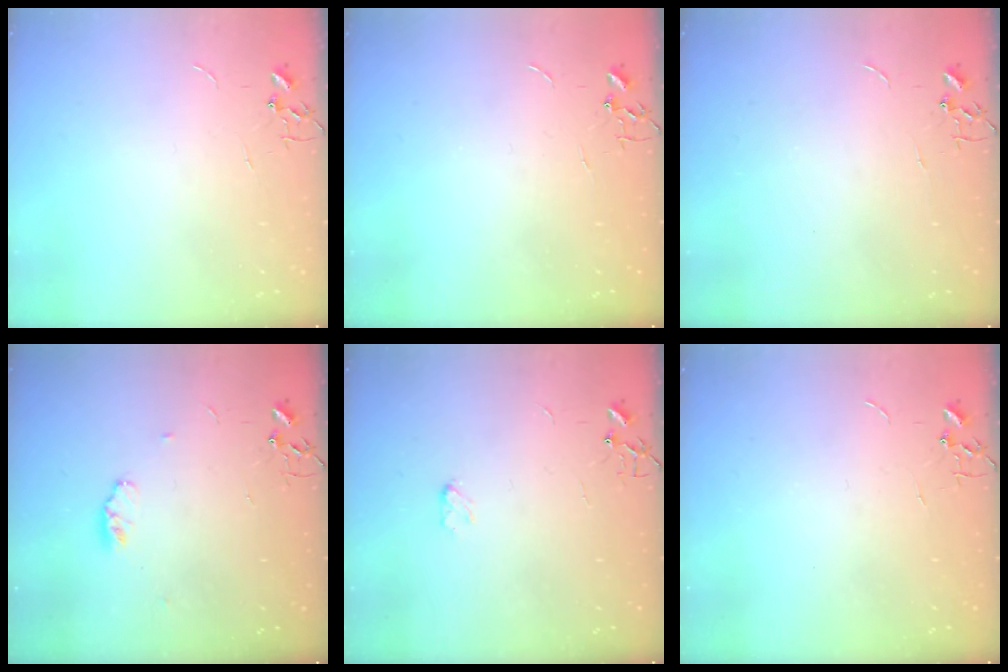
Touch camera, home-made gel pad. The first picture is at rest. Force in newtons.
{"total": 0.0}
{"total": 0.0}
{"total": 4.5, "press": 4.4, "slide": 0.6}
{"total": 3.1, "press": 3.1, "slide": 0.4}
{"total": 0.0}